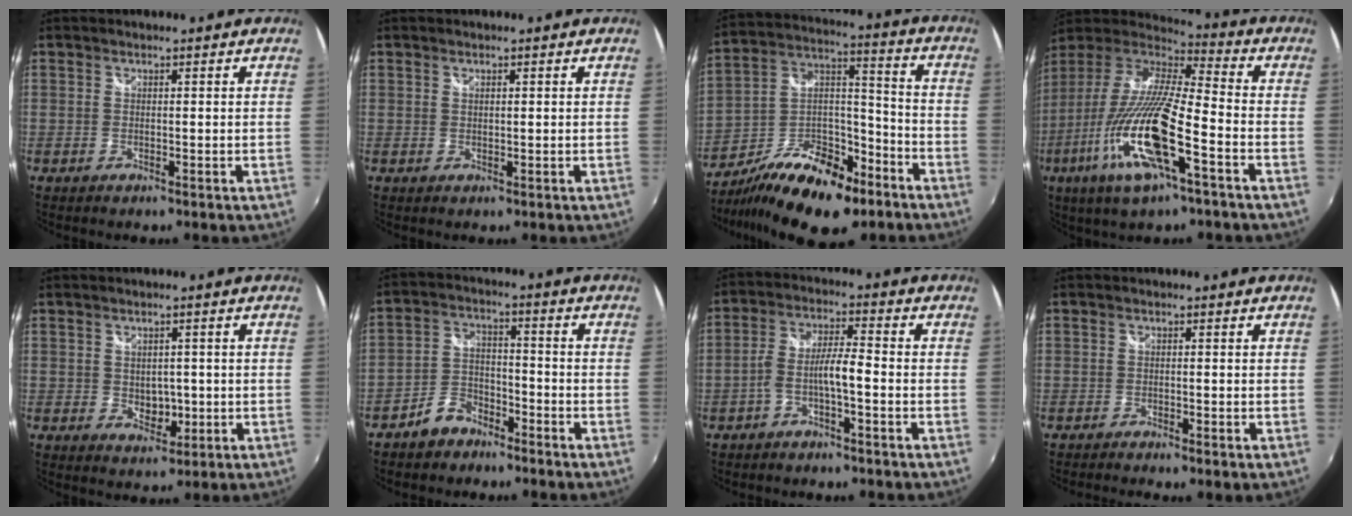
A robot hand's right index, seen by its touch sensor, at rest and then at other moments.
{"total": 0.7, "force": [0.4, 0.3, 0.6], "torque": [-0.010, 0.001, 0.006]}
{"total": 20.1, "force": [-12.4, 9.3, 12.8], "torque": [-0.244, 0.009, -0.206]}
{"total": 21.8, "force": [-8.7, 3.9, 19.6], "torque": [-0.383, -0.043, -0.170]}
{"total": 4.1, "force": [-0.3, 3.2, 2.6], "torque": [-0.038, -0.004, -0.002]}
{"total": 6.3, "force": [-4.9, 3.4, 2.0], "torque": [-0.054, 0.020, -0.084]}
{"total": 5.5, "force": [-2.5, 0.8, 4.9], "torque": [-0.106, 0.013, -0.044]}
{"total": 2.8, "force": [-2.4, 0.0, 1.6], "torque": [-0.033, -0.013, -0.041]}